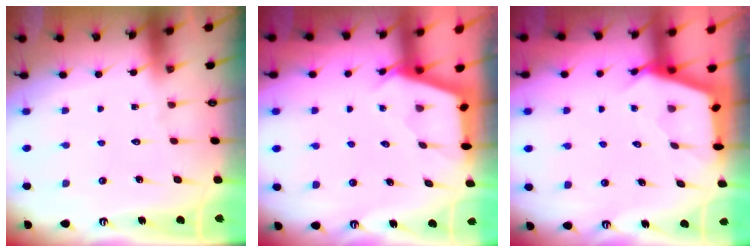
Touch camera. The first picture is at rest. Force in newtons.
{"total": 2.5, "press": 2.5, "slide": 0.3}
{"total": 2.5, "press": 2.5, "slide": 0.3}